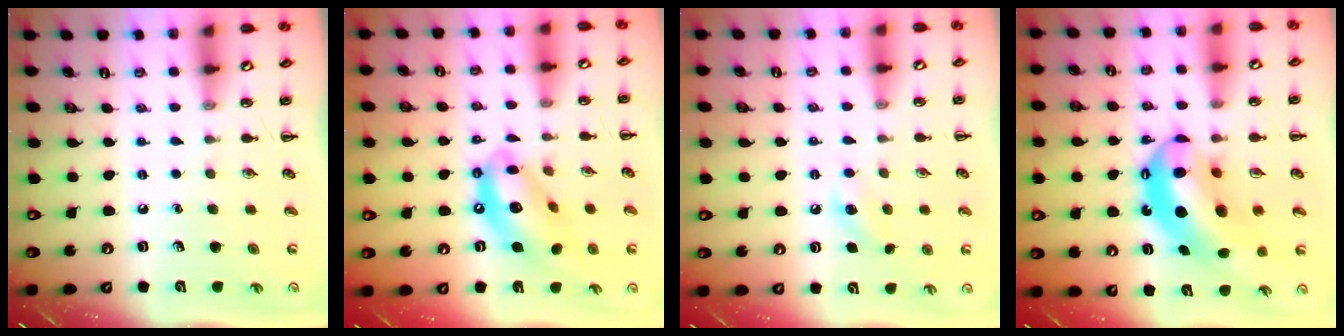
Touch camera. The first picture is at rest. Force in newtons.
{"total": 14.8, "press": 14.2, "slide": 4.0}
{"total": 7.4, "press": 7.1, "slide": 1.7}
{"total": 15.4, "press": 14.8, "slide": 4.2}